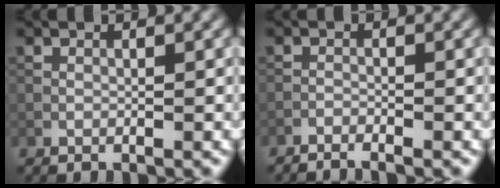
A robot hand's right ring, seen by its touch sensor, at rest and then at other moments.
{"total": 1.7, "force": [-1.6, 0.0, 0.7], "torque": [-0.022, -0.004, -0.035]}